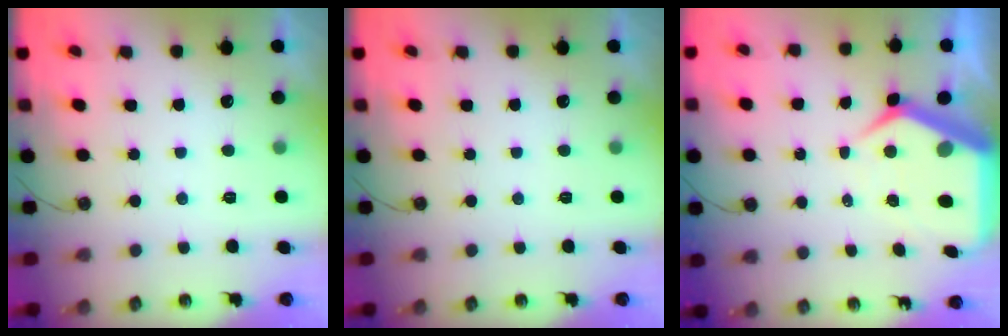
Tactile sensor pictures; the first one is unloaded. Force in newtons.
{"total": 0.0}
{"total": 11.2, "press": 11.1, "slide": 1.3}